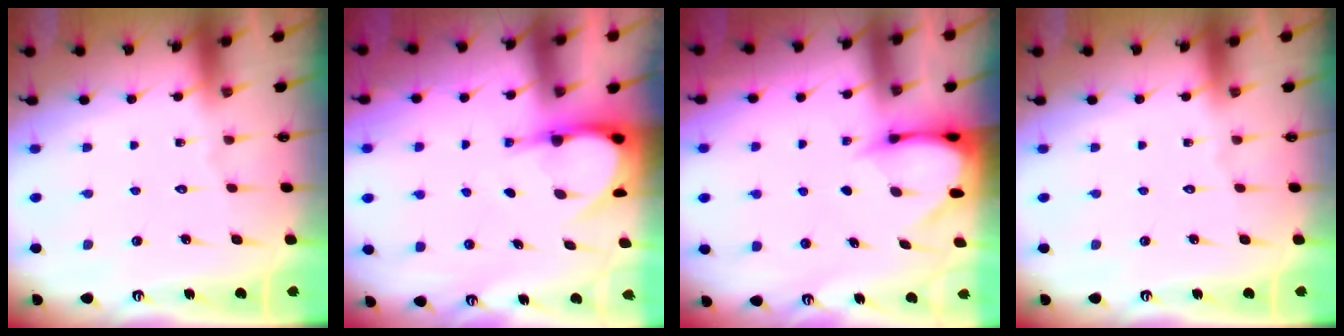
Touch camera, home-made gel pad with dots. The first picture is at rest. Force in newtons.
{"total": 5.1, "press": 5.0, "slide": 0.5}
{"total": 3.3, "press": 3.3, "slide": 0.3}
{"total": 0.0}